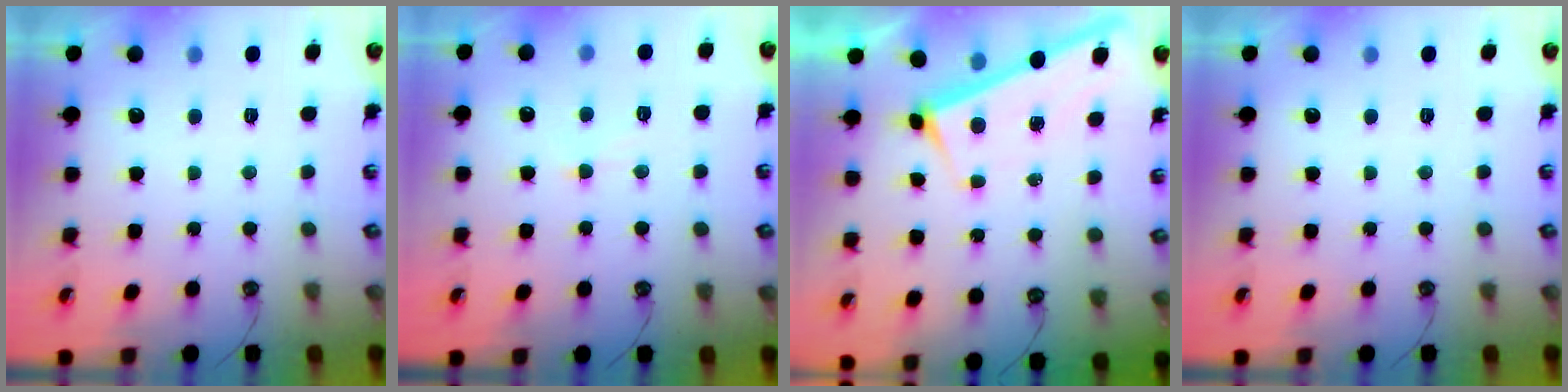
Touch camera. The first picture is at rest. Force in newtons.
{"total": 0.8, "press": 0.5, "slide": 0.7}
{"total": 3.0, "press": 3.0, "slide": 0.2}
{"total": 0.0}